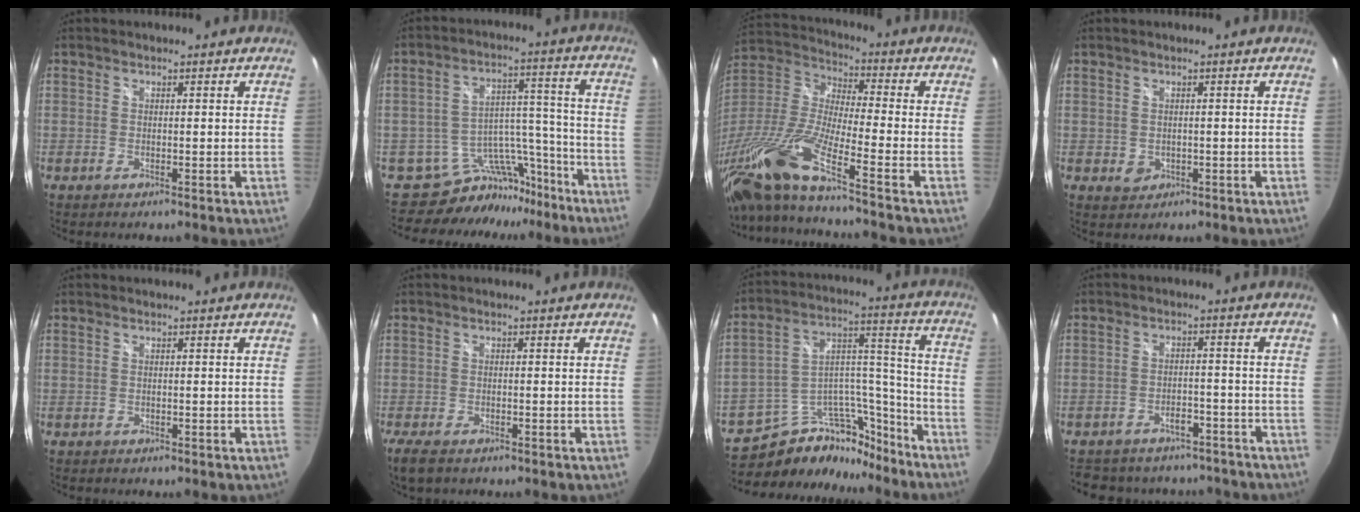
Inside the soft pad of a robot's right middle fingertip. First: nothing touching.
{"total": 11.2, "force": [-9.9, 5.2, 1.2], "torque": [-0.012, 0.066, -0.147]}
{"total": 19.4, "force": [-14.1, -0.3, 13.3], "torque": [-0.252, -0.054, -0.275]}
{"total": 2.1, "force": [-0.4, 1.8, 0.9], "torque": [-0.013, -0.002, -0.005]}
{"total": 0.0}
{"total": 4.6, "force": [-3.3, 1.7, 2.6], "torque": [-0.060, -0.017, -0.060]}
{"total": 21.0, "force": [-16.5, 9.9, 8.4], "torque": [-0.148, 0.069, -0.237]}
{"total": 15.9, "force": [-13.2, 7.1, 5.2], "torque": [-0.118, 0.024, -0.164]}